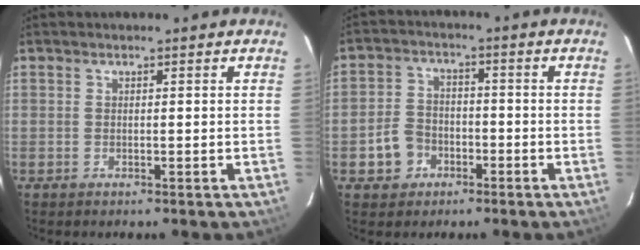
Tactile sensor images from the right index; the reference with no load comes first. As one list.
[{"total": 6.1, "force": [-2.7, 5.2, 1.9], "torque": [-0.056, 0.021, -0.038]}]